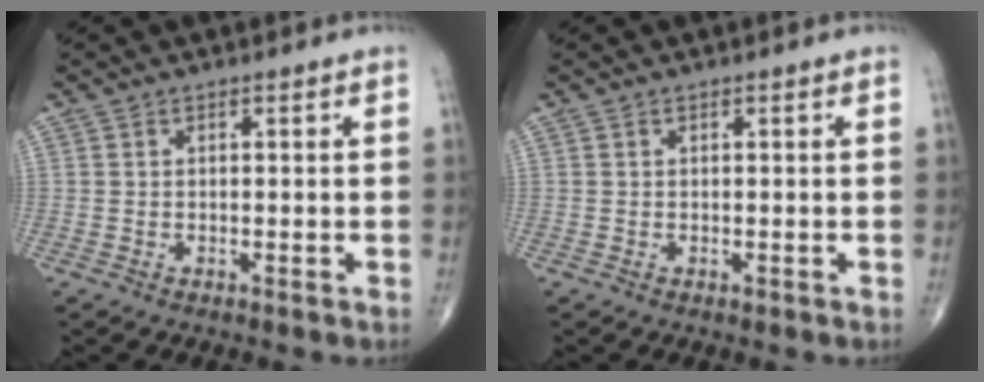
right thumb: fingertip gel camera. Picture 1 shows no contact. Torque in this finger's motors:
{"motor_torque": [-0.09, 0.06, -0.31, -0.23, 0.01]}